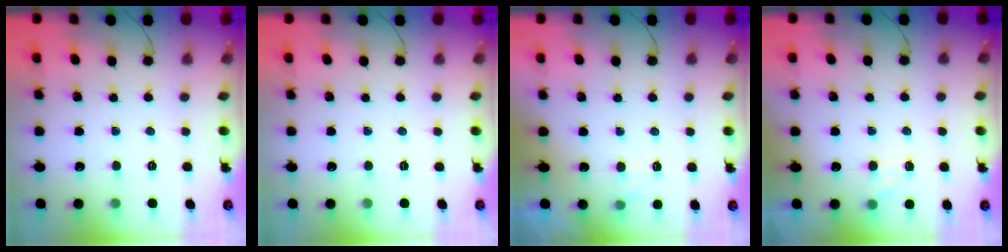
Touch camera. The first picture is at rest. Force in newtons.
{"total": 0.0}
{"total": 1.6, "press": 1.2, "slide": 1.1}
{"total": 5.2, "press": 4.9, "slide": 1.7}